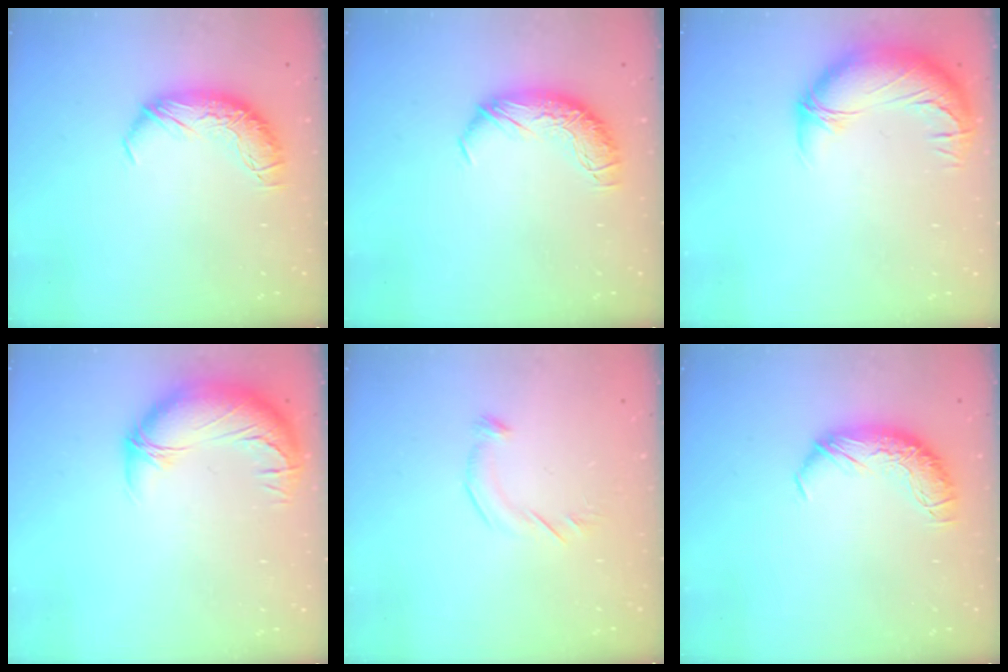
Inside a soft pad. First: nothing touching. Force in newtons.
{"total": 0.0}
{"total": 3.0, "press": 0.9, "slide": 2.8}
{"total": 3.0, "press": 0.9, "slide": 2.8}
{"total": 5.9, "press": 5.8, "slide": 1.3}
{"total": 0.0}